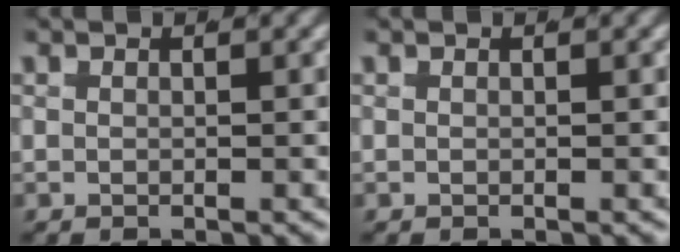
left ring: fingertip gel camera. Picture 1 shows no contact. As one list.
[{"total": 0.0}]